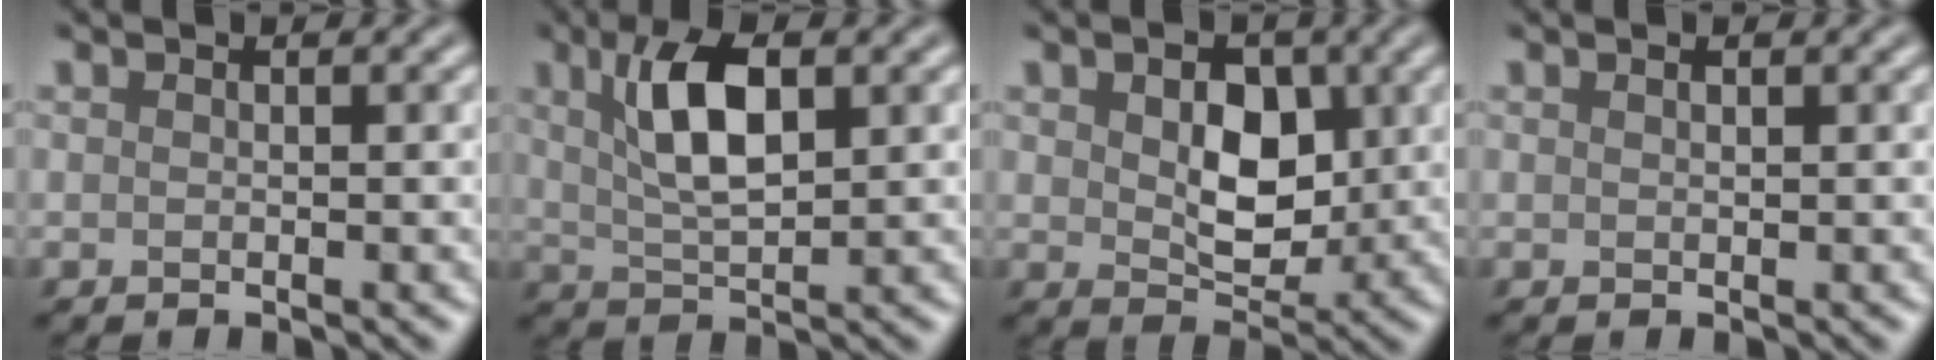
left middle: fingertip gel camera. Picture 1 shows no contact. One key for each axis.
{"total": 5.7, "fx": 2.0, "fy": 2.3, "fz": 4.8, "tx": -0.094, "ty": 0.009, "tz": 0.033}
{"total": 5.1, "fx": 0.8, "fy": 3.4, "fz": 3.8, "tx": -0.064, "ty": -0.003, "tz": 0.014}
{"total": 0.0}